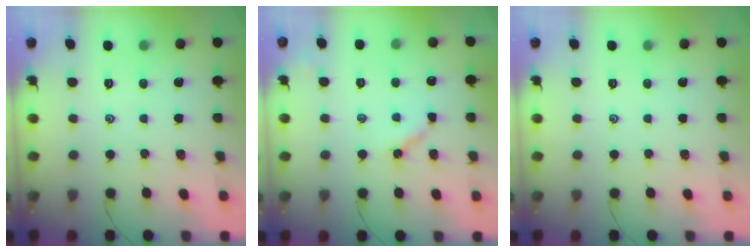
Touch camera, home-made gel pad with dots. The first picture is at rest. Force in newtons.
{"total": 3.6, "press": 3.6, "slide": 0.1}
{"total": 0.0}